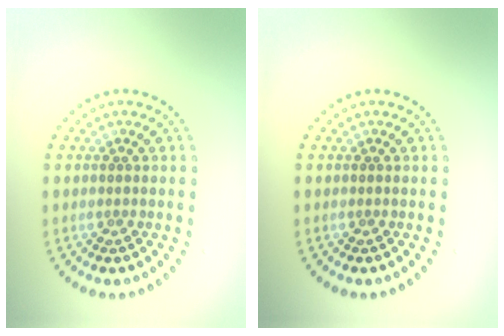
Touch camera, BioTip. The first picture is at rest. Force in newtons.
{"total": 0.0}